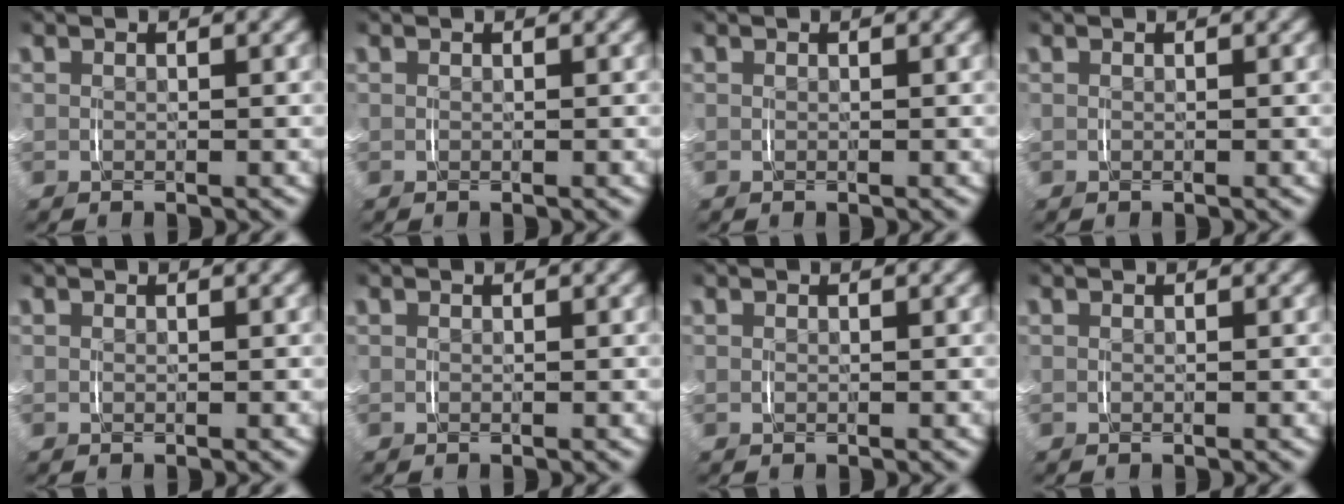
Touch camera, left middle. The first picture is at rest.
{"total": 0.0}
{"total": 0.0}
{"total": 0.0}
{"total": 0.0}
{"total": 0.0}
{"total": 0.0}
{"total": 0.0}